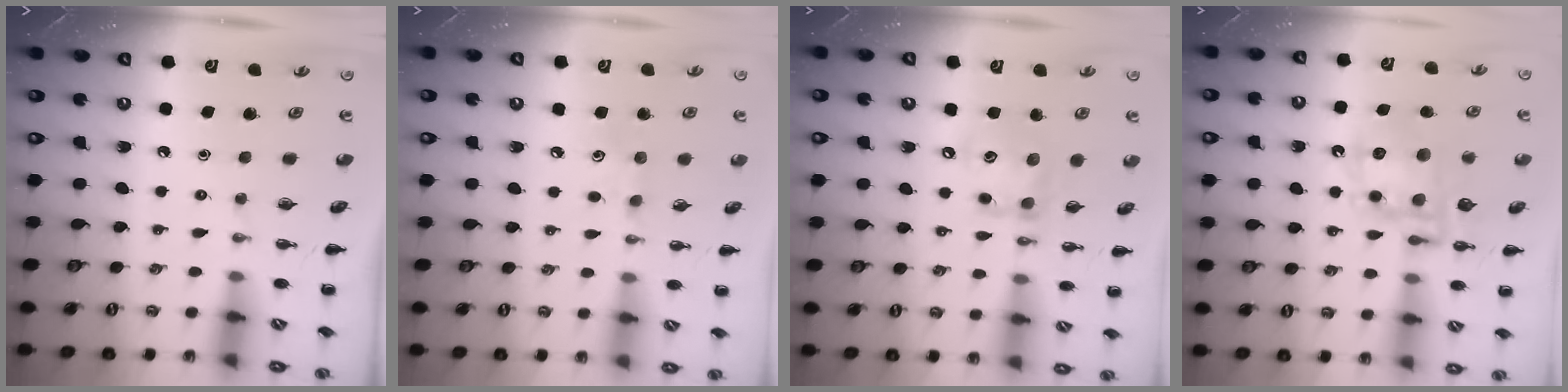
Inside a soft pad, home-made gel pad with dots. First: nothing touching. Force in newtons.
{"total": 5.7, "press": 5.4, "slide": 1.8}
{"total": 11.1, "press": 11.1, "slide": 0.8}
{"total": 15.2, "press": 14.7, "slide": 3.8}